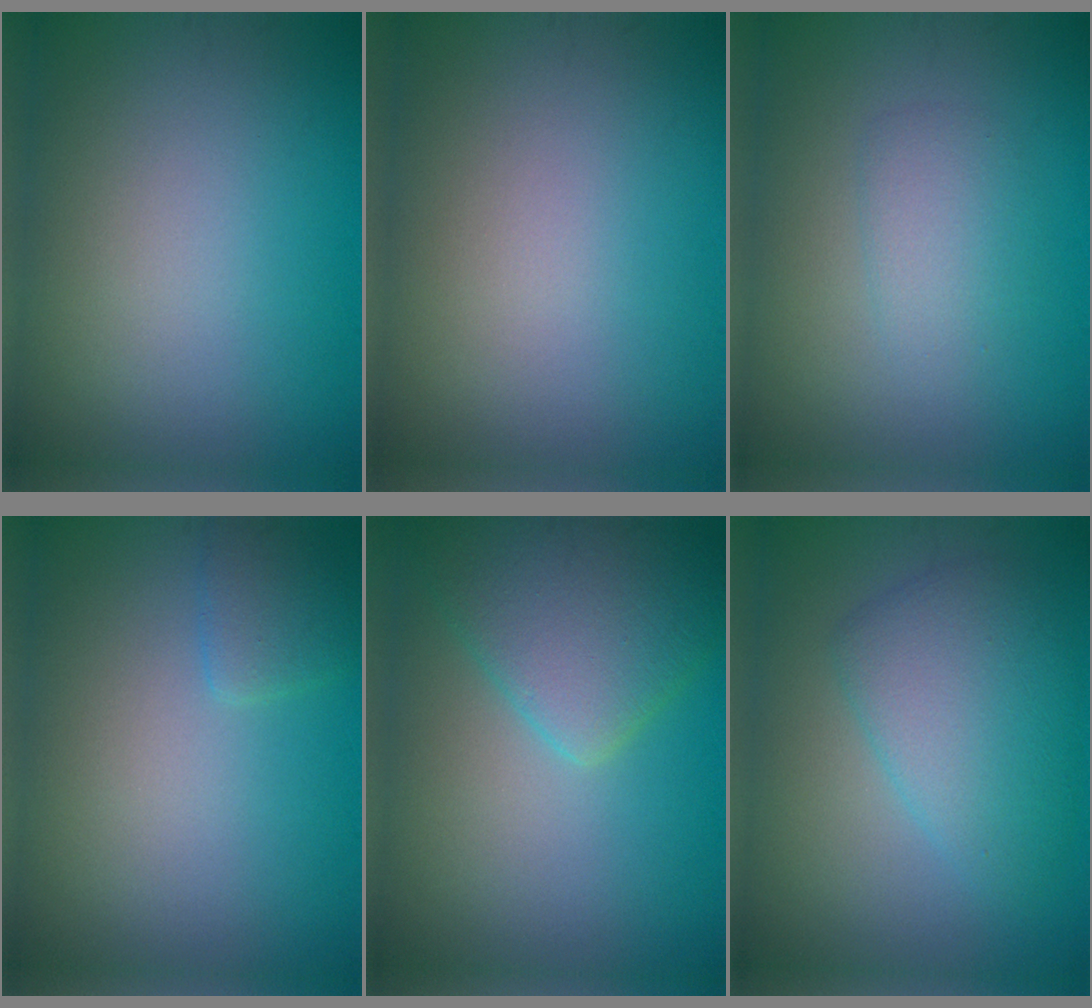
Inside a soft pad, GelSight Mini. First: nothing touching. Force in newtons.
{"total": 0.0}
{"total": 1.9, "press": 1.9, "slide": 0.1}
{"total": 1.5, "press": 1.5, "slide": 0.2}
{"total": 5.4, "press": 5.4, "slide": 0.3}
{"total": 4.7, "press": 4.7, "slide": 0.1}